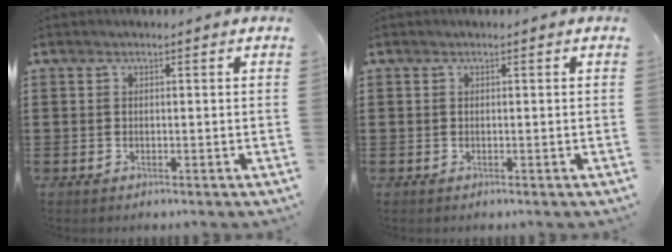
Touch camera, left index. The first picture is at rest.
{"total": 0.0}